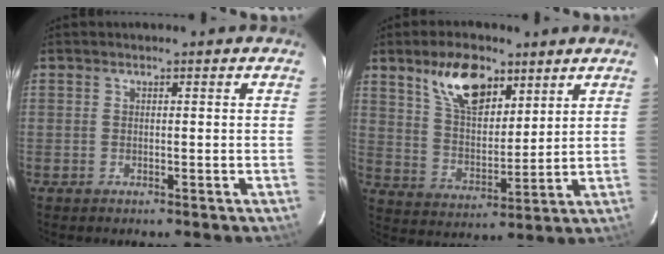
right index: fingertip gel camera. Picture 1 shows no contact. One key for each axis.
{"total": 12.3, "fx": 7.5, "fy": 6.0, "fz": 7.7, "tx": -0.127, "ty": 0.009, "tz": 0.142}